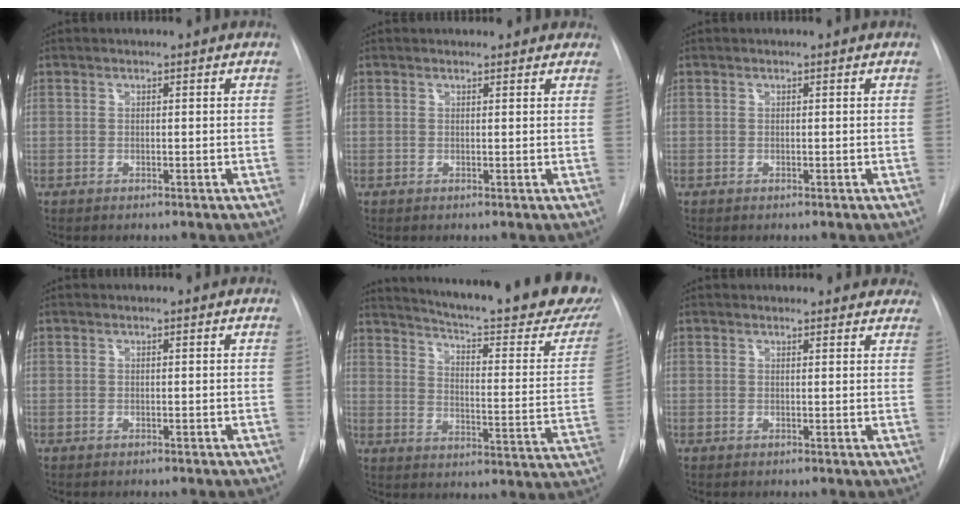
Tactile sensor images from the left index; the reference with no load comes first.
{"total": 4.9, "force": [4.4, 1.8, 1.2], "torque": [-0.003, 0.008, 0.036]}
{"total": 0.0}
{"total": 0.0}
{"total": 29.4, "force": [24.9, 3.5, 15.3], "torque": [-0.216, -0.097, 0.302]}
{"total": 9.3, "force": [8.6, 3.0, 1.8], "torque": [0.010, 0.000, 0.074]}